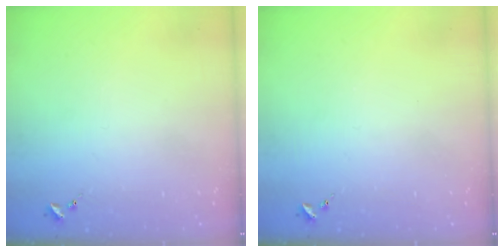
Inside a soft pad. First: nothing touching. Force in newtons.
{"total": 0.0}